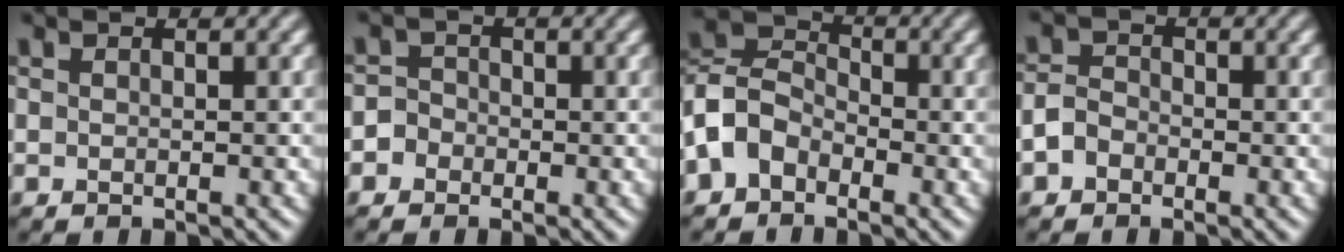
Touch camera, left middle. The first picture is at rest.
{"total": 2.7, "force": [-1.3, 2.3, 0.3], "torque": [0.018, 0.012, -0.040]}
{"total": 4.7, "force": [-2.4, 3.3, 2.3], "torque": [-0.054, 0.010, -0.064]}
{"total": 2.1, "force": [-1.3, 1.5, 0.7], "torque": [-0.011, 0.005, -0.034]}